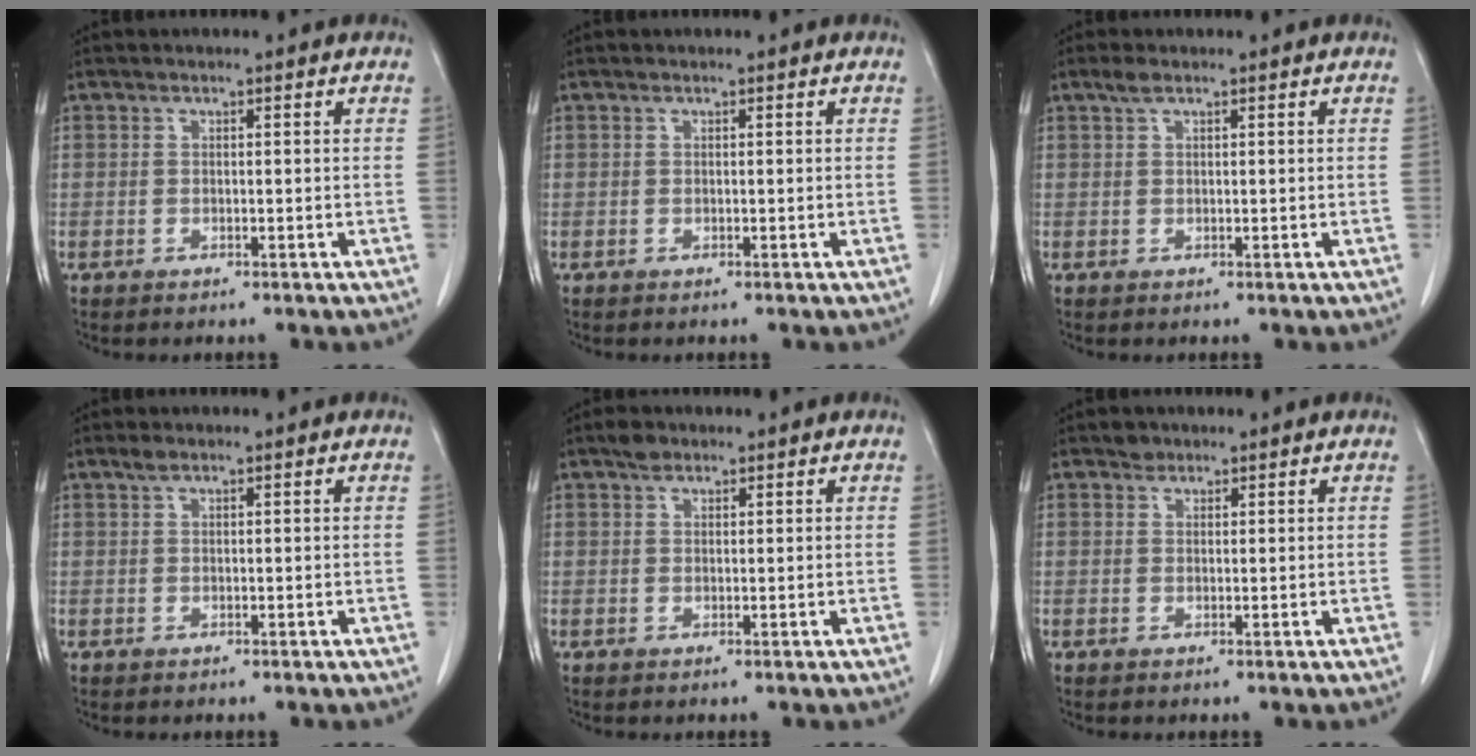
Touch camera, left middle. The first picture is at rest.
{"total": 0.0}
{"total": 1.5, "force": [1.0, 0.3, 1.0], "torque": [-0.026, 0.011, 0.022]}
{"total": 1.0, "force": [0.8, 0.2, 0.6], "torque": [-0.016, 0.007, 0.017]}
{"total": 1.7, "force": [1.2, 0.9, 0.6], "torque": [-0.016, 0.008, 0.021]}
{"total": 1.2, "force": [0.9, 0.8, 0.1], "torque": [0.001, 0.003, 0.013]}